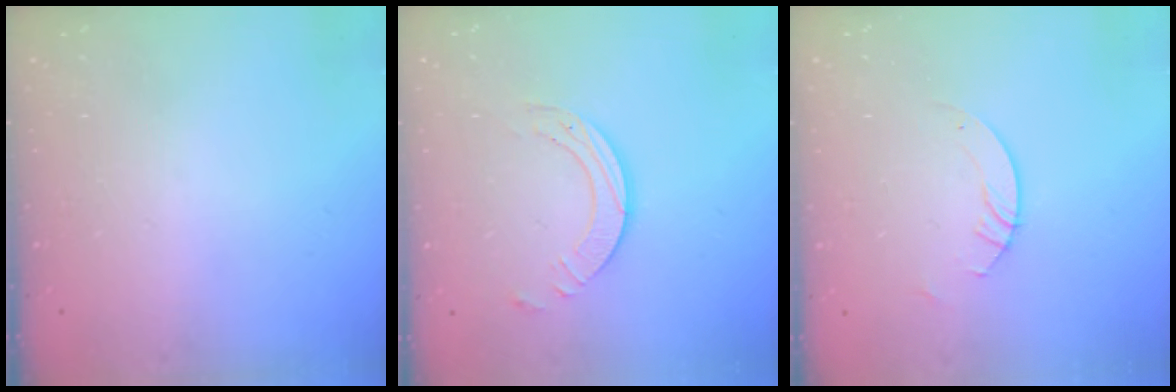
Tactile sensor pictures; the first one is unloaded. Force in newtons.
{"total": 6.9, "press": 6.9, "slide": 0.7}
{"total": 3.0, "press": 3.0, "slide": 0.3}